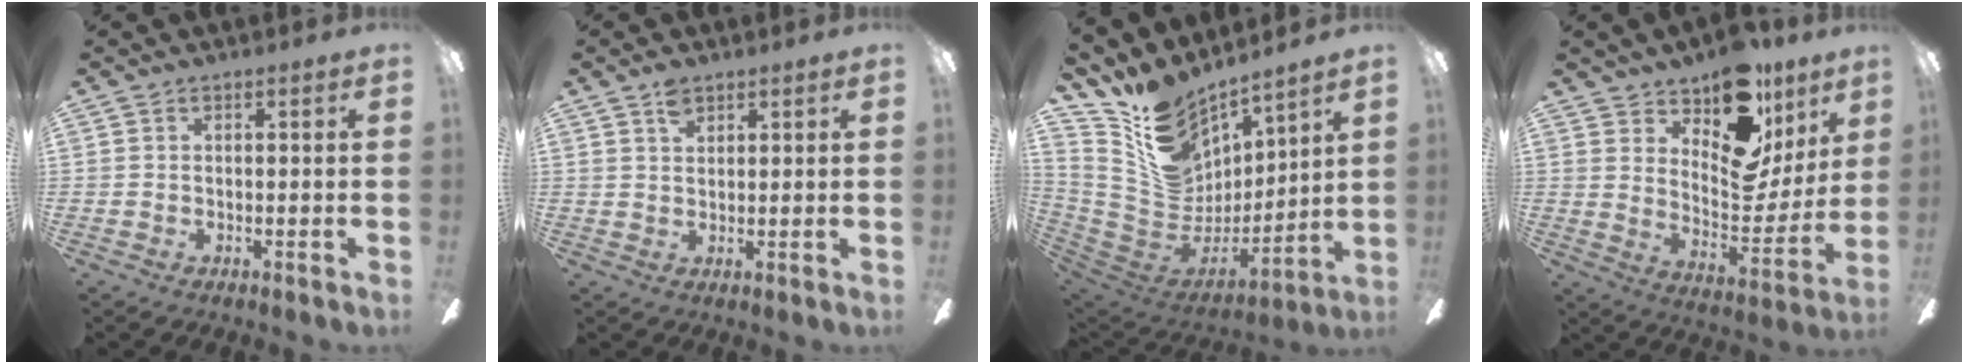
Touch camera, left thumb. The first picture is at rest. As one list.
[{"total": 3.3, "force": [2.4, 1.7, 1.5], "torque": [-0.028, -0.003, 0.043]}, {"total": 14.2, "force": [11.3, 7.4, 4.3], "torque": [-0.113, -0.093, 0.216]}, {"total": 16.2, "force": [12.3, 7.3, 7.5], "torque": [-0.104, -0.098, 0.214]}]